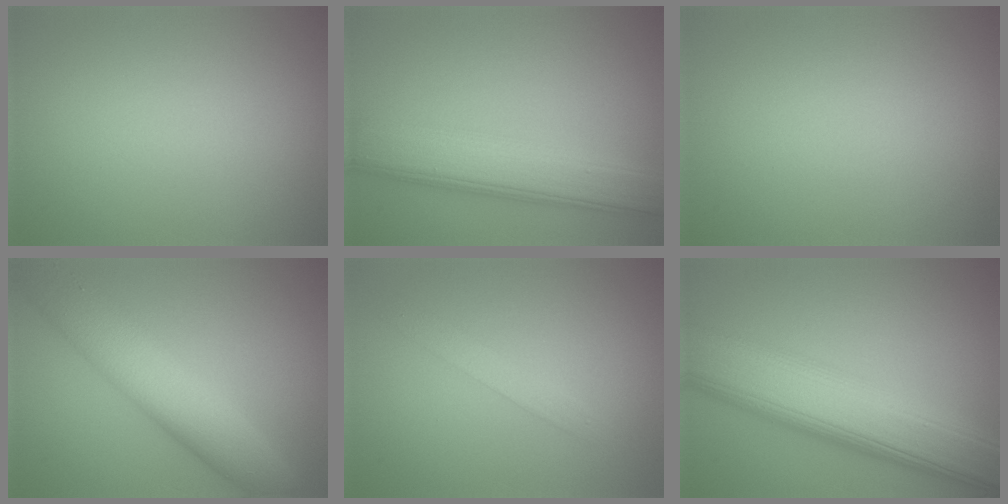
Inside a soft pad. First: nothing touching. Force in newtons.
{"total": 6.7, "press": 6.7, "slide": 0.2}
{"total": 0.0}
{"total": 7.4, "press": 7.4, "slide": 0.2}
{"total": 1.6, "press": 1.6, "slide": 0.1}
{"total": 10.6, "press": 10.6, "slide": 0.4}